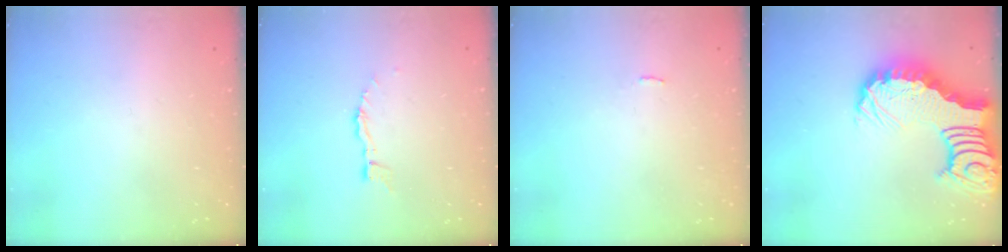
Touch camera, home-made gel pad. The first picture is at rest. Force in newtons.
{"total": 4.0, "press": 4.0, "slide": 0.2}
{"total": 0.0}
{"total": 9.1, "press": 9.1, "slide": 1.1}